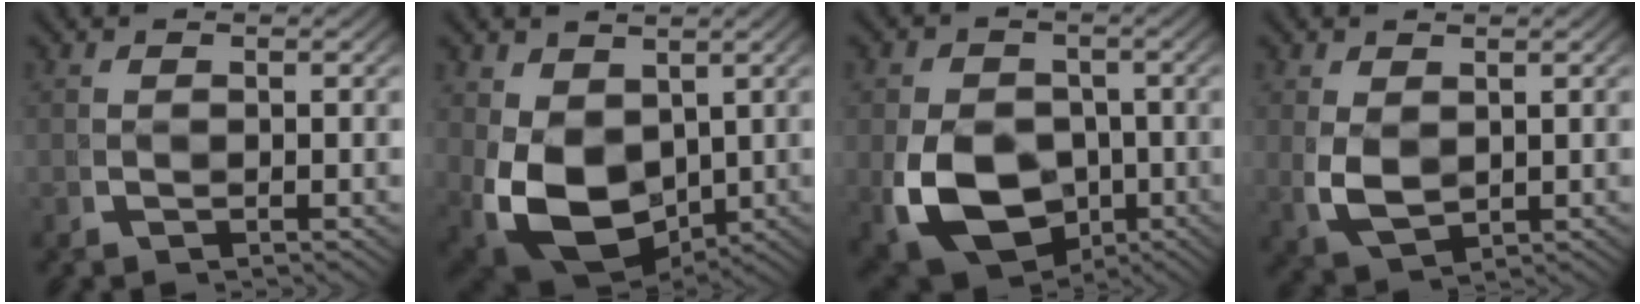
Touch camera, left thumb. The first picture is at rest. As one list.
[{"total": 9.5, "force": [-1.8, 6.9, 6.3], "torque": [-0.158, -0.068, 0.009]}, {"total": 10.9, "force": [-3.0, 8.4, 6.3], "torque": [-0.139, -0.059, -0.023]}, {"total": 3.6, "force": [0.5, 2.6, 2.5], "torque": [-0.071, -0.025, 0.032]}]